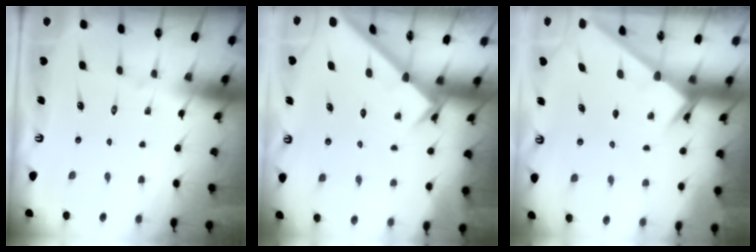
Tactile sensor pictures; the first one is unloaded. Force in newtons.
{"total": 2.1, "press": 2.1, "slide": 0.2}
{"total": 2.6, "press": 2.6, "slide": 0.2}